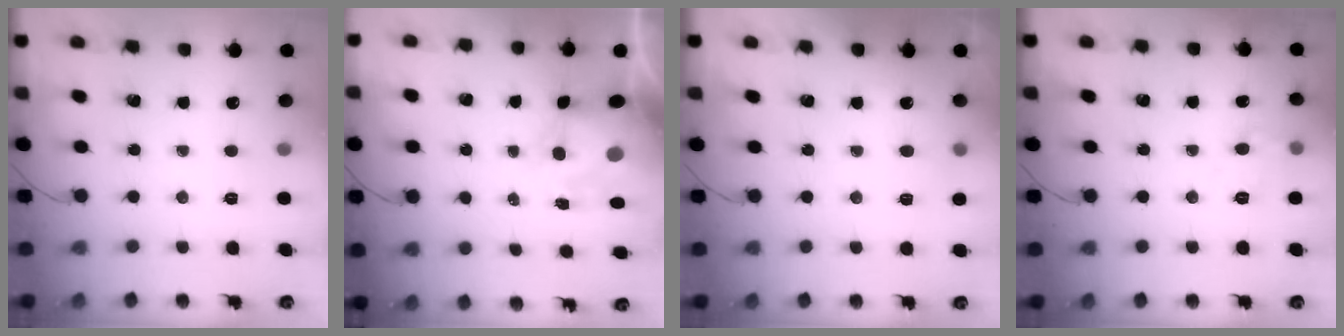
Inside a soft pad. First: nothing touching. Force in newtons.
{"total": 8.0, "press": 7.8, "slide": 2.0}
{"total": 3.3, "press": 3.0, "slide": 1.3}
{"total": 5.4, "press": 5.2, "slide": 1.3}